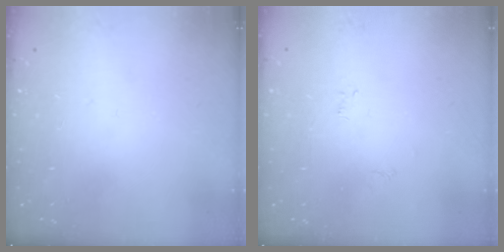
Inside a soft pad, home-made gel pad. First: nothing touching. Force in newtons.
{"total": 2.5, "press": 2.5, "slide": 0.3}